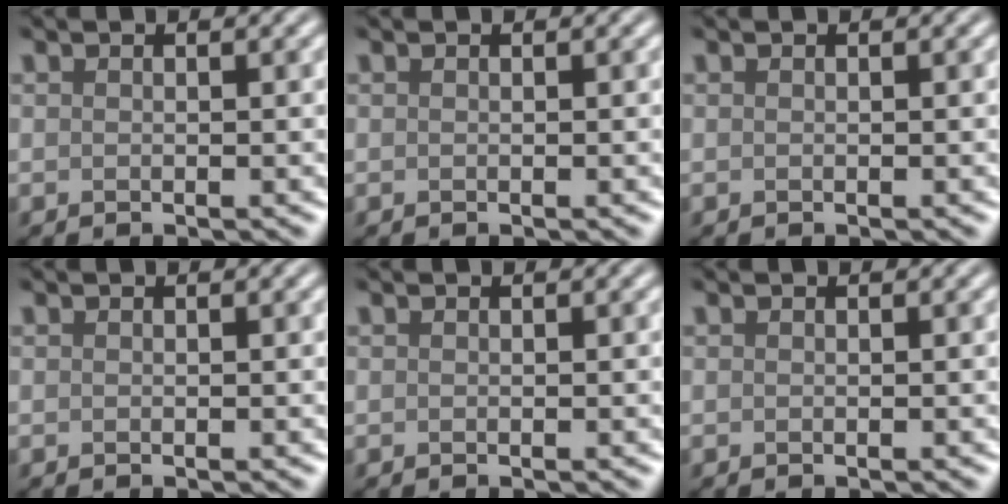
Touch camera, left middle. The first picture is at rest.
{"total": 0.0}
{"total": 0.0}
{"total": 0.0}
{"total": 0.0}
{"total": 0.0}